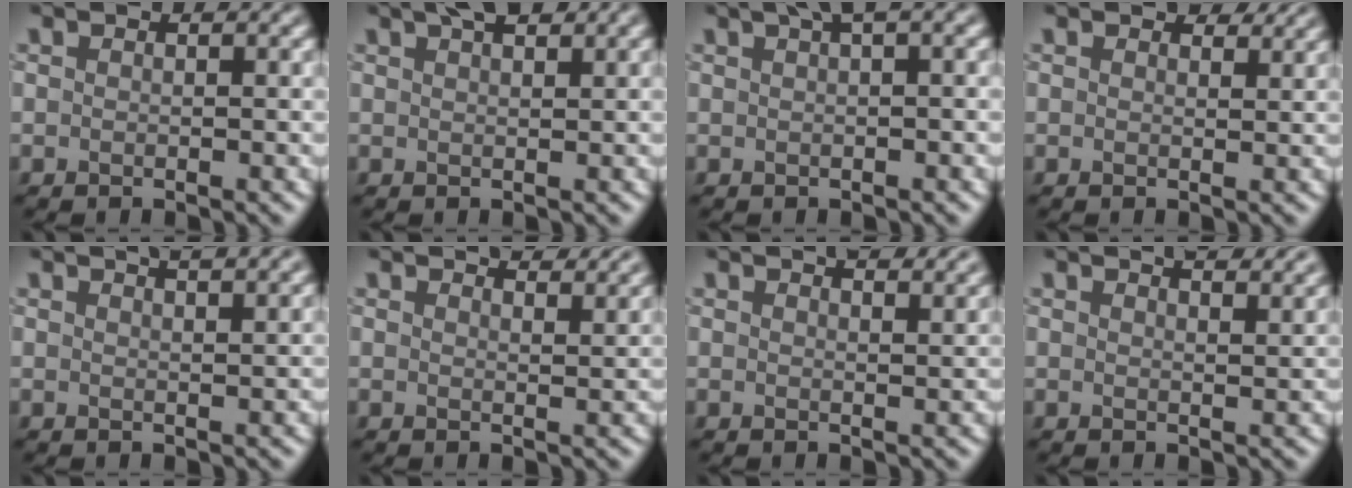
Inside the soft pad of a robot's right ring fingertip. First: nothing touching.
{"total": 3.3, "force": [2.2, 0.9, 2.2], "torque": [-0.029, 0.010, 0.029]}
{"total": 2.8, "force": [1.5, 0.6, 2.2], "torque": [-0.024, 0.014, 0.025]}
{"total": 1.8, "force": [1.5, 0.7, 0.7], "torque": [-0.011, -0.003, 0.019]}
{"total": 3.4, "force": [2.6, 1.2, 2.0], "torque": [0.005, 0.016, 0.007]}
{"total": 2.8, "force": [2.6, 0.4, 0.9], "torque": [-0.009, 0.000, 0.032]}
{"total": 2.6, "force": [2.3, 0.7, 1.2], "torque": [-0.005, 0.003, 0.025]}
{"total": 3.1, "force": [2.7, 0.8, 1.4], "torque": [-0.006, 0.009, 0.024]}